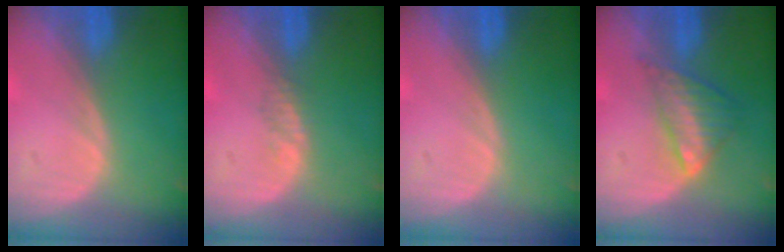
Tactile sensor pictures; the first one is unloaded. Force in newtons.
{"total": 1.1, "press": 0.9, "slide": 0.7}
{"total": 0.0}
{"total": 6.0, "press": 5.2, "slide": 3.0}